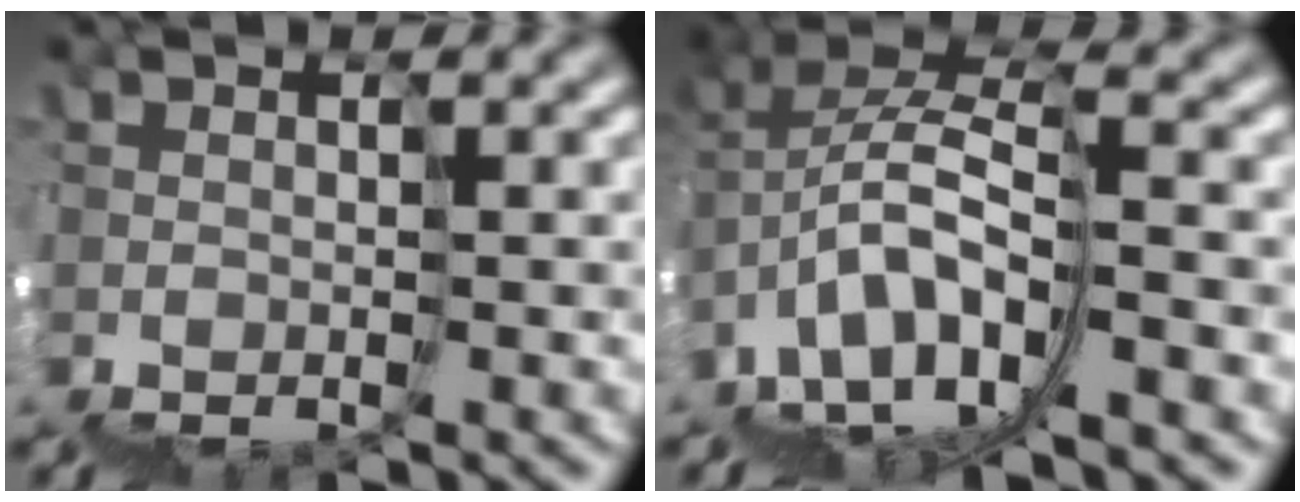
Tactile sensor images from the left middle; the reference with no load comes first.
{"total": 4.2, "force": [-1.1, 1.7, 3.7], "torque": [-0.076, 0.057, -0.030]}